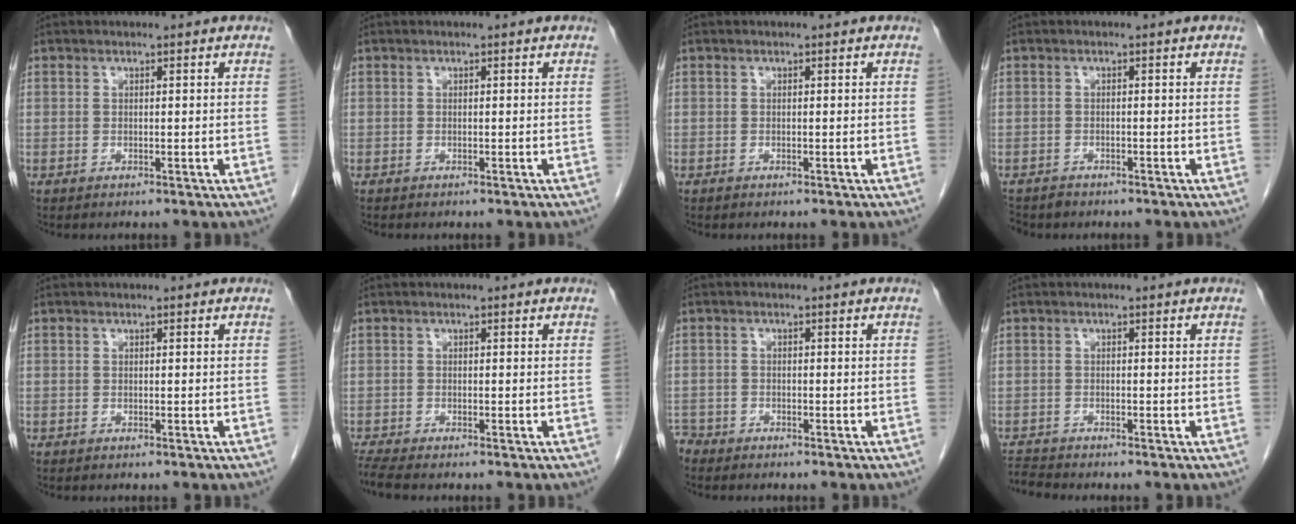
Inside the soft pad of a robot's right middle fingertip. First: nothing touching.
{"total": 0.0}
{"total": 0.0}
{"total": 2.9, "force": [-2.5, 1.3, 0.3], "torque": [-0.003, -0.001, -0.042]}
{"total": 0.0}
{"total": 2.6, "force": [-2.4, -0.3, 1.0], "torque": [-0.028, -0.012, -0.048]}
{"total": 3.0, "force": [-2.7, 1.2, 0.1], "torque": [-0.003, -0.001, -0.050]}
{"total": 2.4, "force": [-2.3, -0.5, -0.4], "torque": [0.003, -0.017, -0.041]}